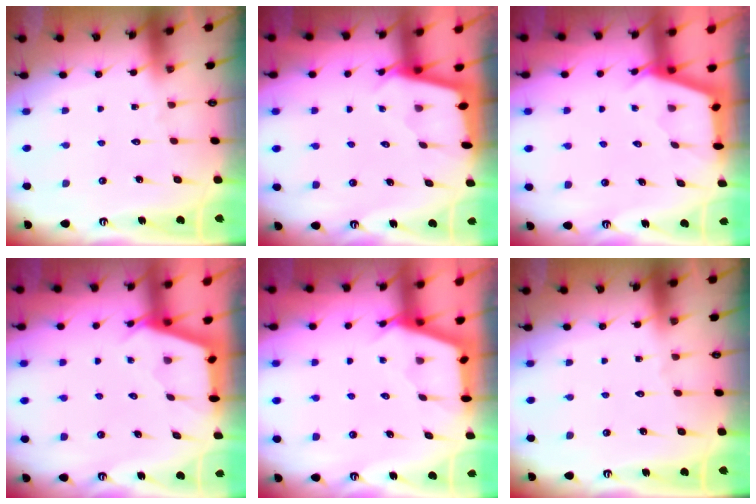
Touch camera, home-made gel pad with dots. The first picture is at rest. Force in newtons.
{"total": 2.0, "press": 2.0, "slide": 0.2}
{"total": 2.6, "press": 2.6, "slide": 0.3}
{"total": 2.6, "press": 2.6, "slide": 0.4}
{"total": 2.8, "press": 2.8, "slide": 0.4}
{"total": 0.0}